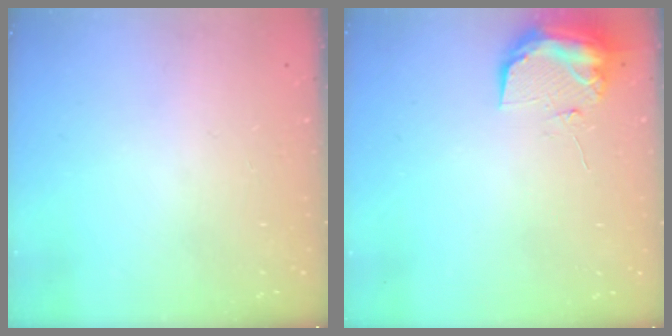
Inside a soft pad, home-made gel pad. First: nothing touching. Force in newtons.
{"total": 10.0, "press": 9.9, "slide": 1.2}